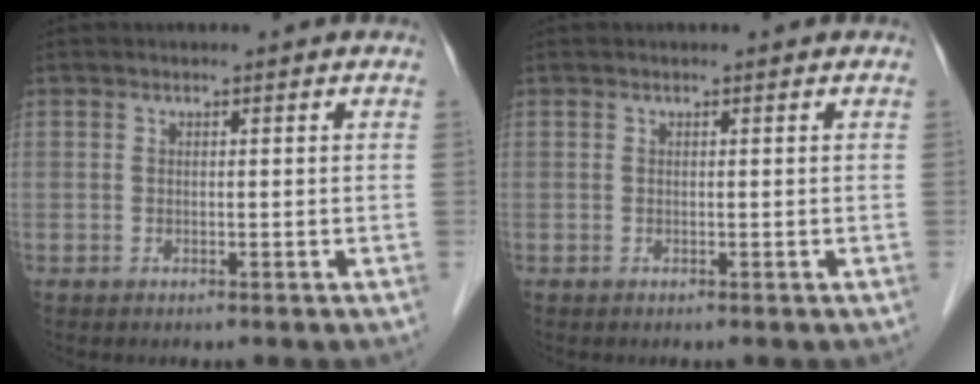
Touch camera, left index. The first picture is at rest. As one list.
[{"total": 0.0}]